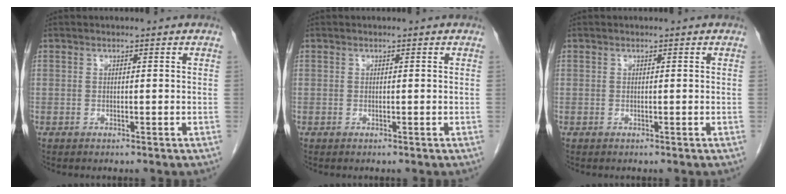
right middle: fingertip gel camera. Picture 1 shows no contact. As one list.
[{"total": 0.0}, {"total": 0.0}]